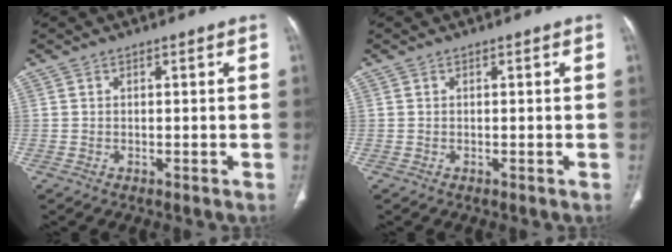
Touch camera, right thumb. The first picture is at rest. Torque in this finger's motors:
{"motor_torque": [-0.06, -0.12, 0.54, -0.18, -0.06]}